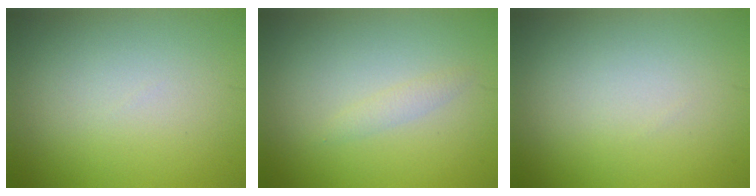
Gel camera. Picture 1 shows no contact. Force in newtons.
{"total": 0.9, "press": 0.9, "slide": 0.1}
{"total": 0.0}